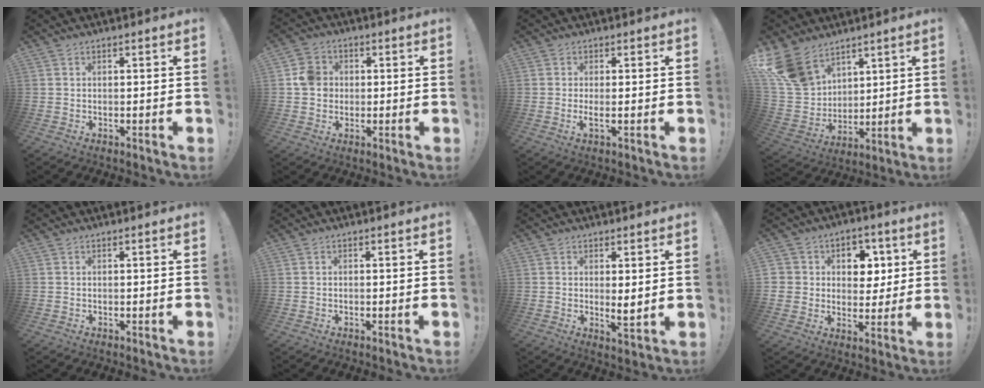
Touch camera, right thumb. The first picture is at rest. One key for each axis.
{"total": 6.9, "fx": 0.5, "fy": 6.3, "fz": 2.8, "tx": -0.046, "ty": 0.019, "tz": 0.016}
{"total": 1.8, "fx": 0.1, "fy": 0.1, "fz": 1.8, "tx": -0.032, "ty": -0.003, "tz": 0.001}
{"total": 16.5, "fx": 11.2, "fy": 10.4, "fz": 6.3, "tx": -0.140, "ty": -0.065, "tz": 0.221}
{"total": 0.0}
{"total": 0.0}
{"total": 3.5, "fx": 1.5, "fy": 0.5, "fz": 3.2, "tx": -0.029, "ty": -0.027, "tz": 0.021}
{"total": 8.8, "fx": 2.0, "fy": 8.2, "fz": 2.8, "tx": -0.028, "ty": -0.015, "tz": 0.042}